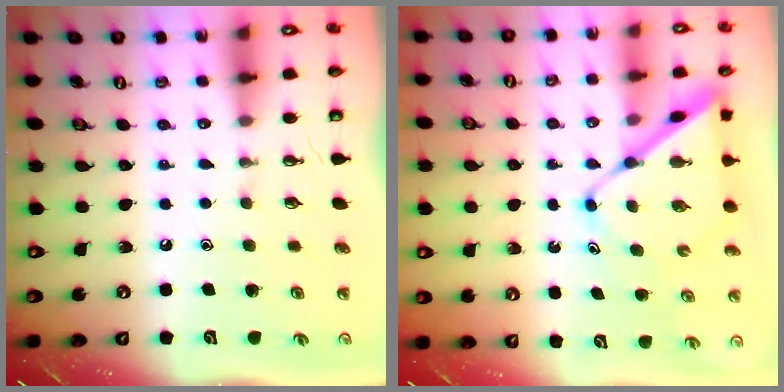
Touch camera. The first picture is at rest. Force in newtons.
{"total": 10.1, "press": 10.1, "slide": 1.0}